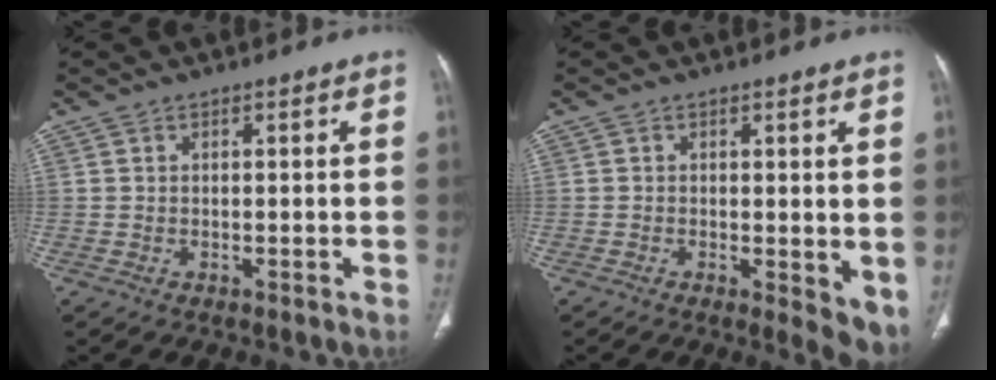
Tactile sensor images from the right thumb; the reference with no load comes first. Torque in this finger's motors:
{"motor_torque": [-0.17, 0.52, -0.26, -0.14, -0.09]}